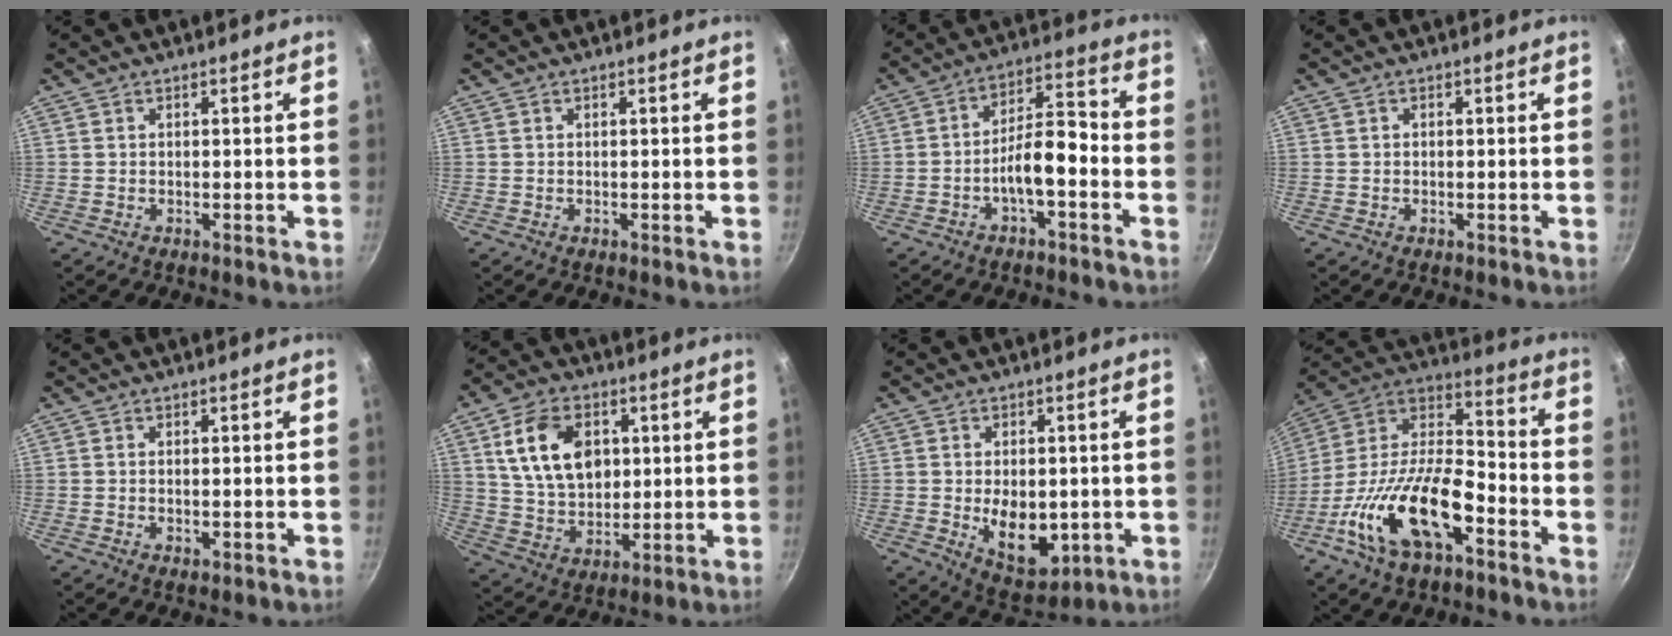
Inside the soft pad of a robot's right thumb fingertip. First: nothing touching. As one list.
[{"total": 0.0}, {"total": 8.5, "force": [-3.5, 3.2, 7.1], "torque": [-0.110, 0.049, -0.059]}, {"total": 0.6, "force": [0.1, 0.6, 0.3], "torque": [-0.002, 0.004, 0.001]}, {"total": 0.8, "force": [-0.1, 0.3, 0.7], "torque": [-0.012, -0.002, -0.002]}, {"total": 14.9, "force": [4.0, 10.4, 9.9], "torque": [-0.149, -0.011, 0.076]}, {"total": 10.5, "force": [-1.4, 6.6, 8.1], "torque": [-0.093, -0.014, -0.002]}, {"total": 22.1, "force": [-9.5, 10.2, 17.1], "torque": [-0.299, 0.058, -0.192]}]